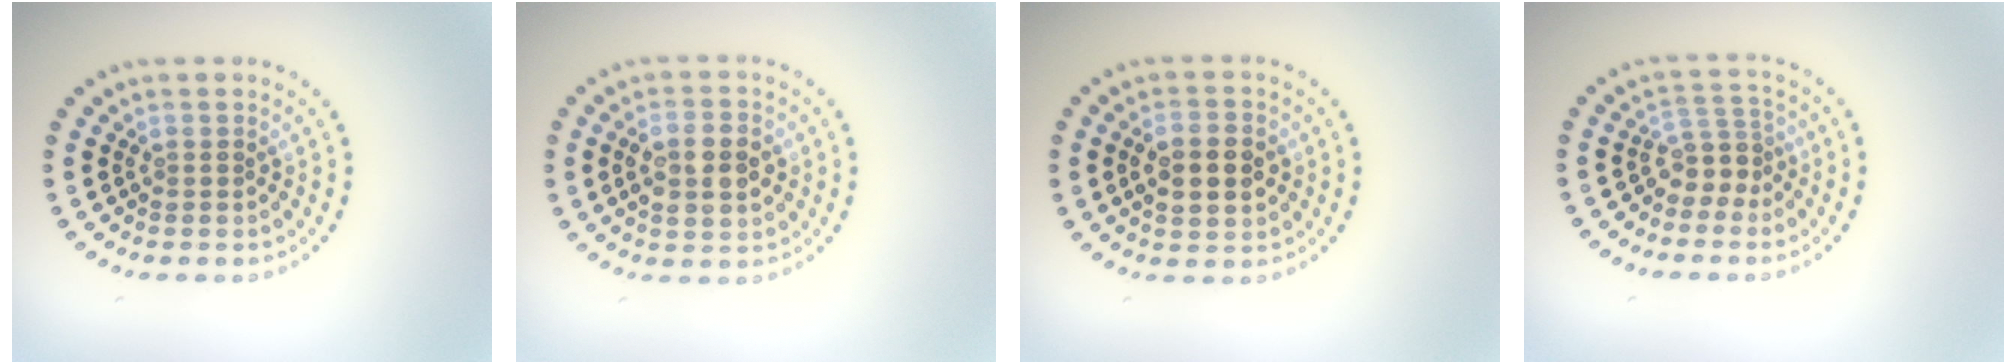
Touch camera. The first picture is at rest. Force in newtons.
{"total": 4.3, "press": 4.3, "slide": 0.4}
{"total": 4.5, "press": 4.5, "slide": 0.2}
{"total": 2.7, "press": 1.9, "slide": 1.9}